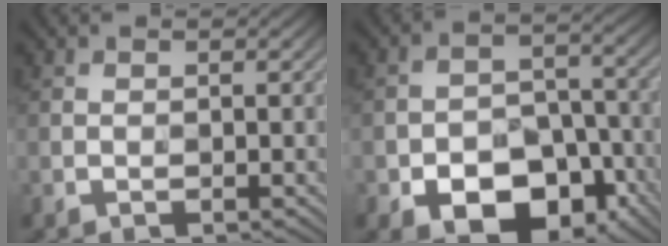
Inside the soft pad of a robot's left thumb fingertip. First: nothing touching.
{"total": 13.1, "force": [-7.0, 7.9, 7.8], "torque": [-0.129, -0.022, -0.112]}